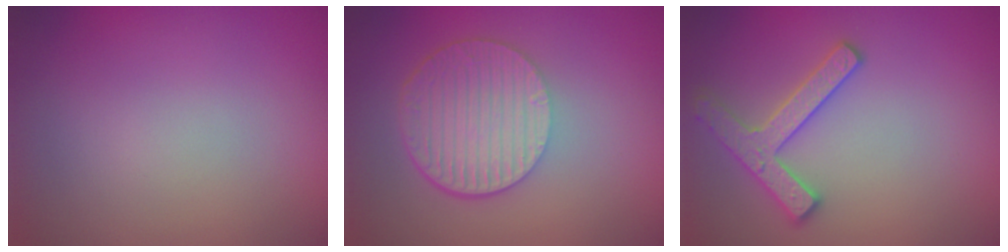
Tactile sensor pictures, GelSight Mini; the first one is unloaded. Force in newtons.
{"total": 6.4, "press": 4.5, "slide": 4.5}
{"total": 2.8, "press": 2.8, "slide": 0.3}